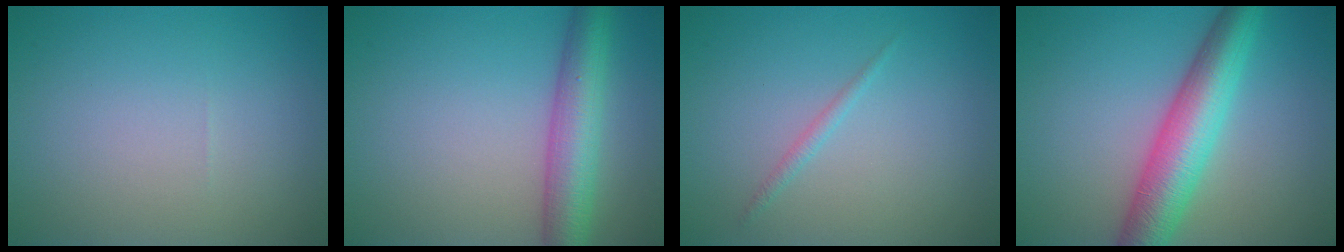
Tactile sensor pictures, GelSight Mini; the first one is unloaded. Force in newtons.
{"total": 5.7, "press": 5.7, "slide": 0.1}
{"total": 0.8, "press": 0.8, "slide": 0.1}
{"total": 7.0, "press": 7.0, "slide": 0.2}